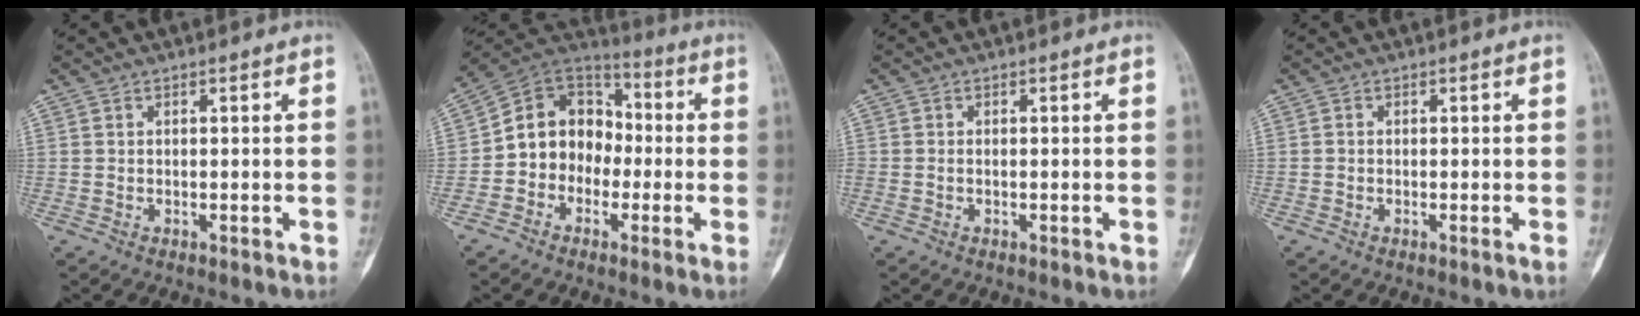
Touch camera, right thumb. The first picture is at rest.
{"total": 13.2, "force": [-1.9, 11.0, 7.1], "torque": [-0.076, 0.047, -0.048]}
{"total": 0.6, "force": [-0.2, 0.4, 0.4], "torque": [-0.007, 0.003, -0.005]}
{"total": 0.6, "force": [-0.2, 0.4, 0.4], "torque": [-0.003, 0.001, -0.006]}